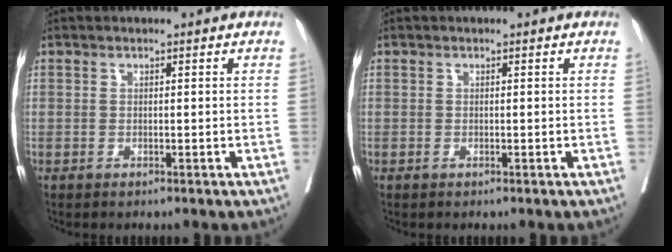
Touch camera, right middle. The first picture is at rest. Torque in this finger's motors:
{"motor_torque": [0.15, -0.38, 0.04, 0.01]}